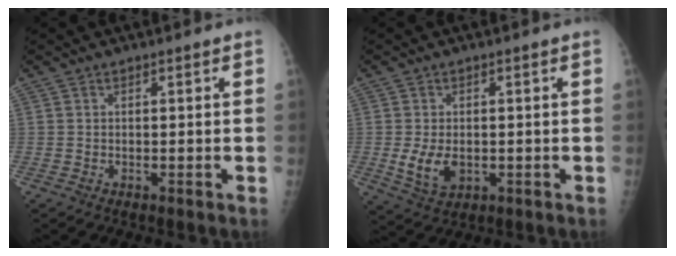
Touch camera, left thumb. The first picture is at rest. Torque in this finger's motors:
{"motor_torque": [-0.23, 1.06, 0.64, -0.12, 0.06]}